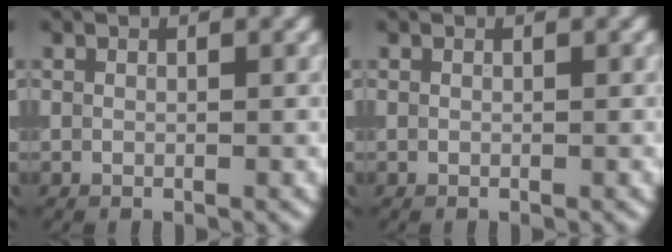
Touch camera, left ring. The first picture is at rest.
{"total": 0.0}